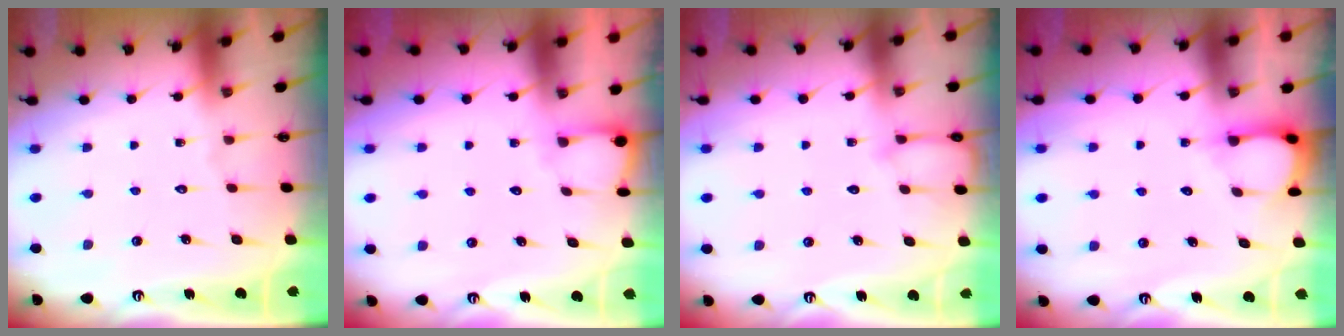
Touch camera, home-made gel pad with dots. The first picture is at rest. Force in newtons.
{"total": 2.8, "press": 2.8, "slide": 0.2}
{"total": 4.5, "press": 4.5, "slide": 0.4}
{"total": 3.6, "press": 3.6, "slide": 0.5}